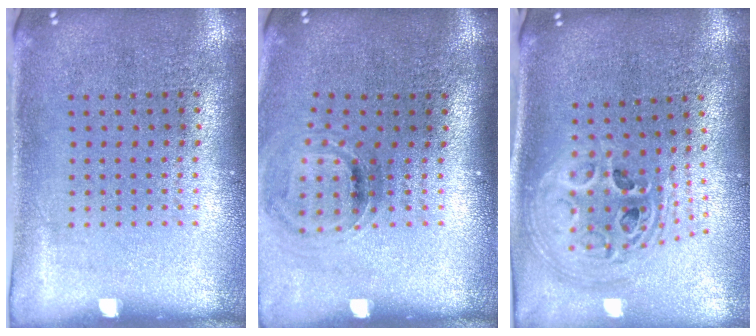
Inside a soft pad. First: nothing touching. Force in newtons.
{"total": 1.0, "press": 0.9, "slide": 0.4}
{"total": 2.5, "press": 1.9, "slide": 1.6}